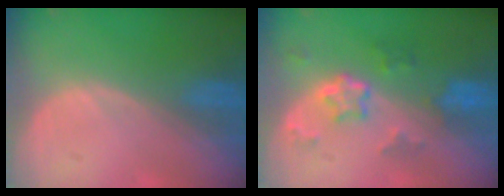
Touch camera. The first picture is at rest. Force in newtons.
{"total": 5.9, "press": 5.3, "slide": 2.6}